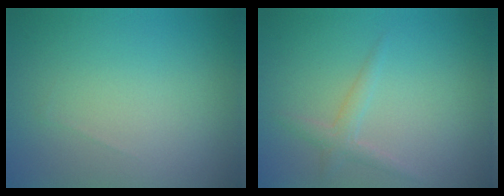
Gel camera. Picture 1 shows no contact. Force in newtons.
{"total": 1.4, "press": 1.4, "slide": 0.0}